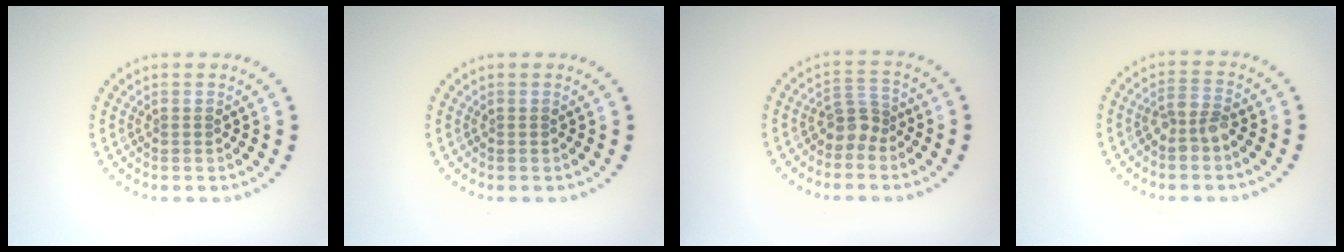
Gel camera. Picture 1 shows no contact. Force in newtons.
{"total": 0.0}
{"total": 2.3, "press": 1.7, "slide": 1.5}
{"total": 2.3, "press": 2.0, "slide": 1.0}